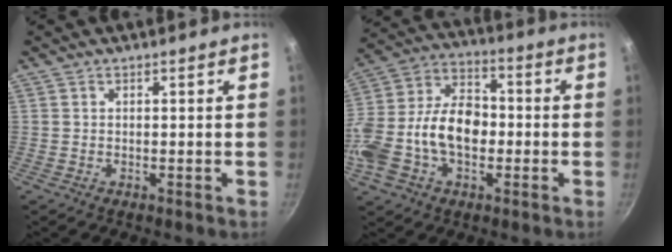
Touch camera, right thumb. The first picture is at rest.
{"total": 19.6, "force": [-3.0, 13.1, 14.4], "torque": [-0.254, 0.048, -0.064]}